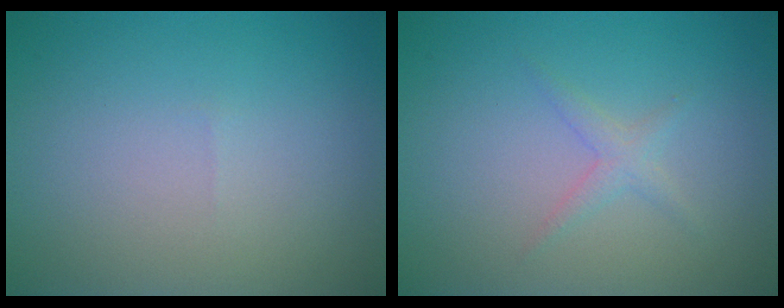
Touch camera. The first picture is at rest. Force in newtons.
{"total": 1.3, "press": 1.3, "slide": 0.1}